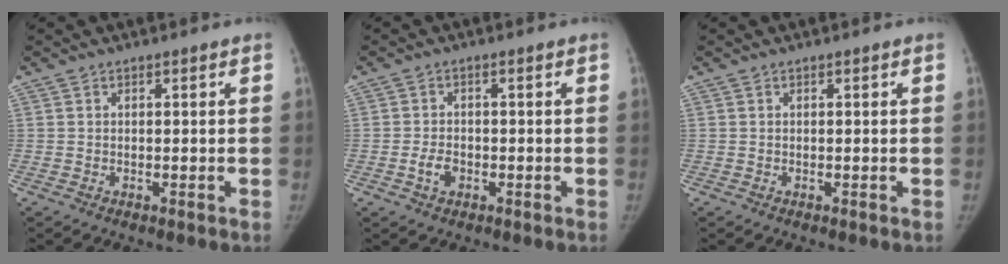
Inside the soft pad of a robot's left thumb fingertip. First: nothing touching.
{"total": 3.0, "force": [-1.1, 2.0, 1.9], "torque": [-0.033, 0.008, -0.018]}
{"total": 0.0}